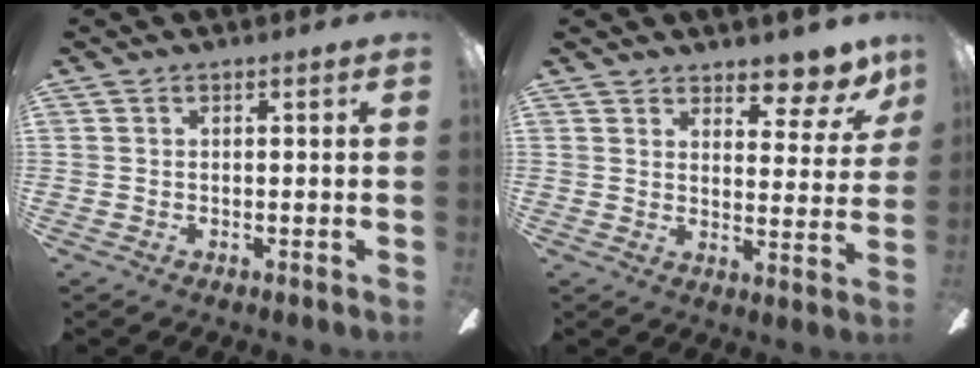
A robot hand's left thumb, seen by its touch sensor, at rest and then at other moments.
{"total": 8.6, "force": [7.2, 2.9, 3.8], "torque": [-0.039, -0.052, 0.125]}